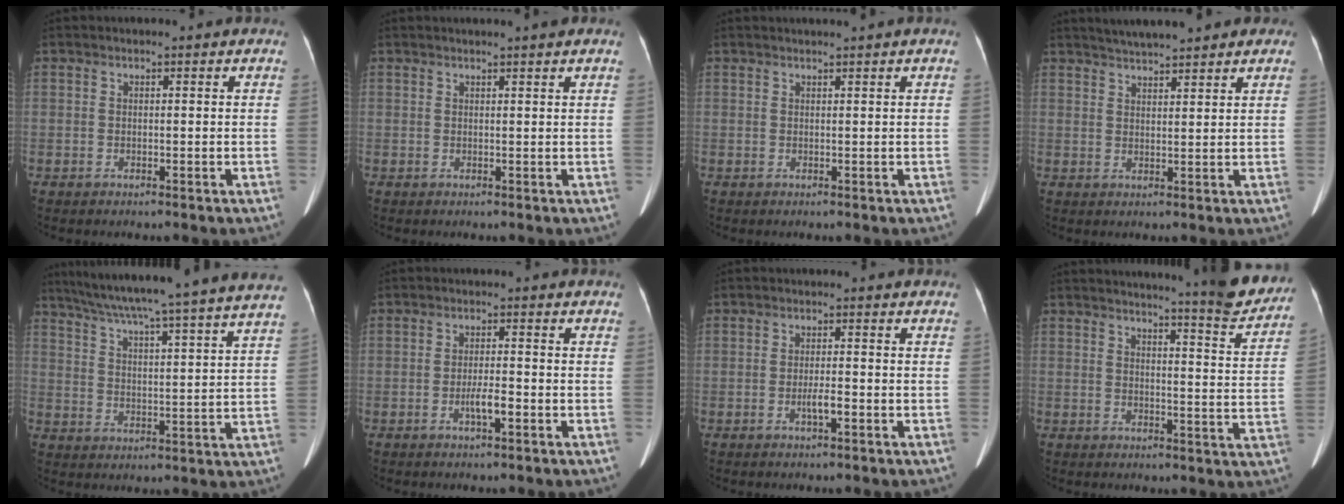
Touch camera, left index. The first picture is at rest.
{"total": 2.9, "force": [2.5, -0.3, 1.4], "torque": [-0.018, 0.013, 0.029]}
{"total": 1.7, "force": [1.4, -0.5, 0.7], "torque": [-0.007, 0.011, 0.028]}
{"total": 8.5, "force": [7.4, 1.3, 3.8], "torque": [-0.054, 0.026, 0.104]}
{"total": 27.4, "force": [24.3, -1.2, 12.7], "torque": [-0.211, -0.027, 0.321]}
{"total": 2.8, "force": [-1.2, 0.4, 2.5], "torque": [-0.046, 0.001, -0.023]}
{"total": 2.1, "force": [-0.9, 0.2, 1.9], "torque": [-0.034, 0.000, -0.017]}
{"total": 11.8, "force": [10.9, -0.1, 4.3], "torque": [-0.044, -0.042, 0.120]}